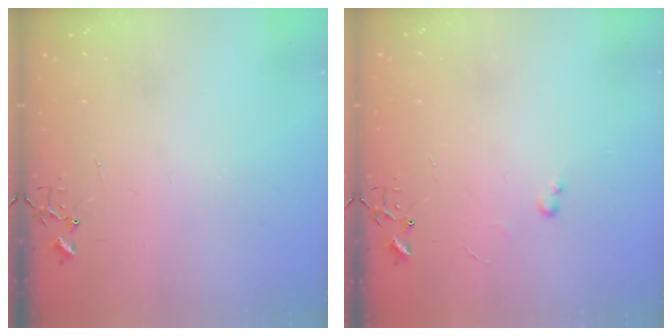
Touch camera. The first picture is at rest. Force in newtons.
{"total": 2.6, "press": 2.6, "slide": 0.4}